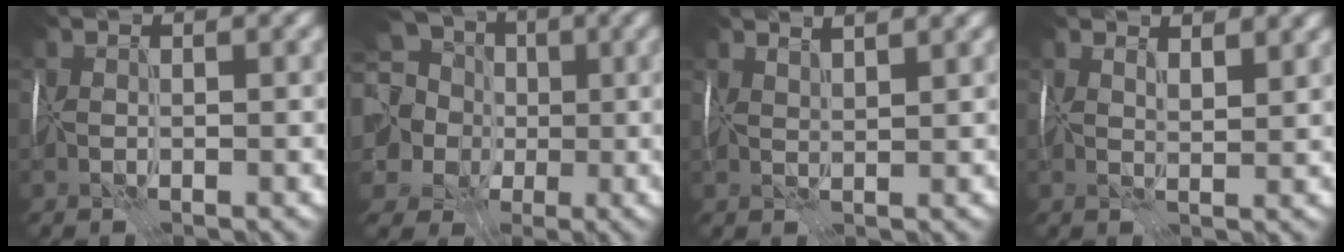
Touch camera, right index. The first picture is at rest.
{"total": 14.1, "force": [1.6, 12.0, 7.3], "torque": [-0.180, 0.022, -0.015]}
{"total": 2.6, "force": [2.2, 0.3, 1.4], "torque": [-0.009, 0.009, 0.019]}
{"total": 2.4, "force": [2.0, 0.6, 1.3], "torque": [-0.020, -0.001, 0.029]}